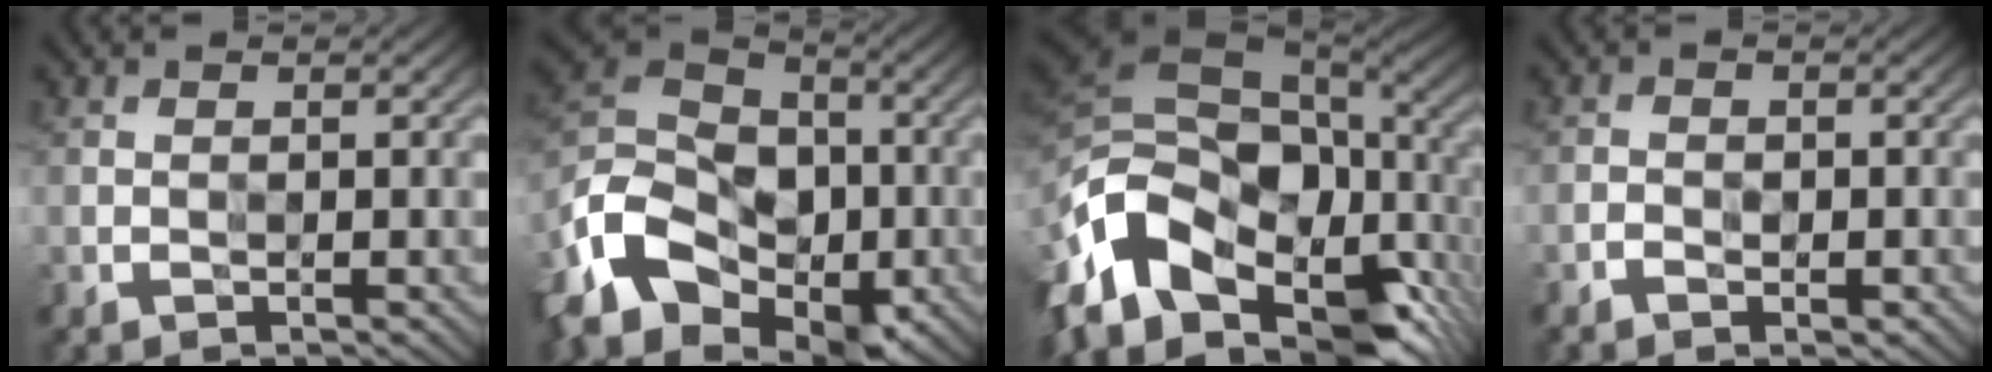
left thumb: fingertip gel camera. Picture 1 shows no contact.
{"total": 13.9, "force": [-6.4, 9.6, 7.7], "torque": [-0.196, -0.015, -0.140]}
{"total": 19.3, "force": [-5.0, 11.8, 14.4], "torque": [-0.327, -0.041, -0.068]}
{"total": 1.3, "force": [-0.8, 0.8, 0.7], "torque": [-0.011, -0.001, -0.018]}